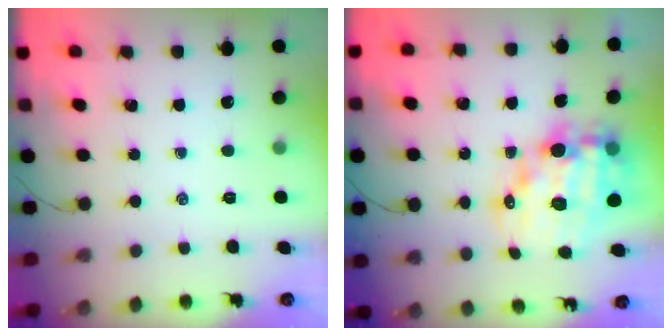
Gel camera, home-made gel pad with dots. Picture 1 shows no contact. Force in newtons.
{"total": 16.6, "press": 16.0, "slide": 4.2}